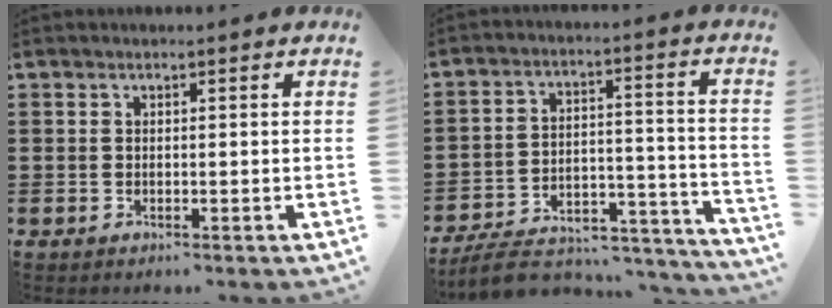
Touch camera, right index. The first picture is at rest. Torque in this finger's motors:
{"motor_torque": [-2.14, 0.00, -0.67, -0.21]}